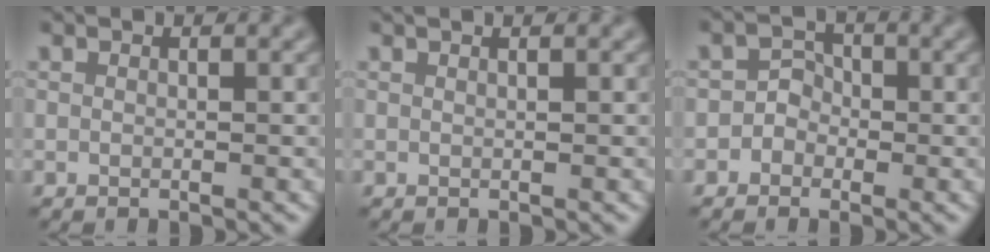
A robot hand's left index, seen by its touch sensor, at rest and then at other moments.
{"total": 1.1, "force": [0.7, 0.4, 0.7], "torque": [-0.005, -0.002, 0.001]}
{"total": 1.9, "force": [-0.6, 1.7, 0.6], "torque": [0.016, 0.006, -0.020]}